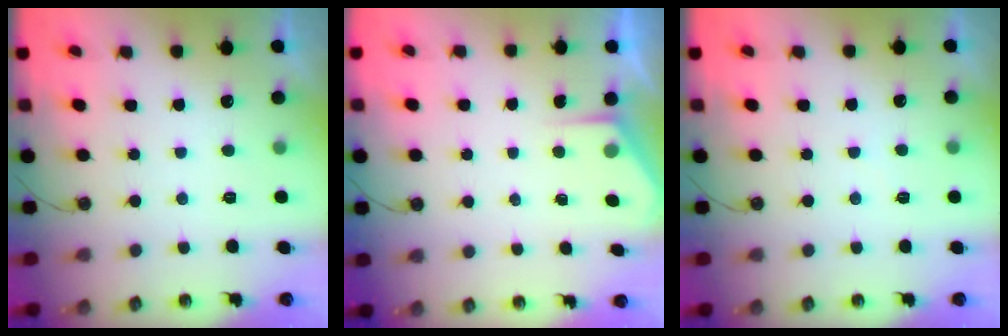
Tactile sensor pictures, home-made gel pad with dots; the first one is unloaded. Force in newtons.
{"total": 2.1, "press": 2.1, "slide": 0.2}
{"total": 1.5, "press": 1.5, "slide": 0.4}